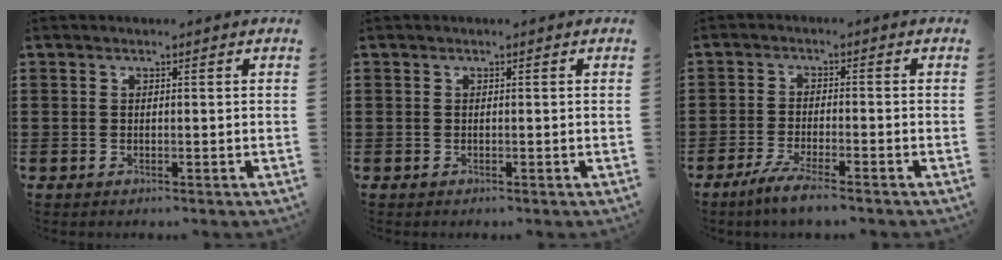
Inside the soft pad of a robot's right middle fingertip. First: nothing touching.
{"total": 0.0}
{"total": 3.8, "force": [-3.0, -0.1, 2.3], "torque": [-0.051, -0.009, -0.059]}